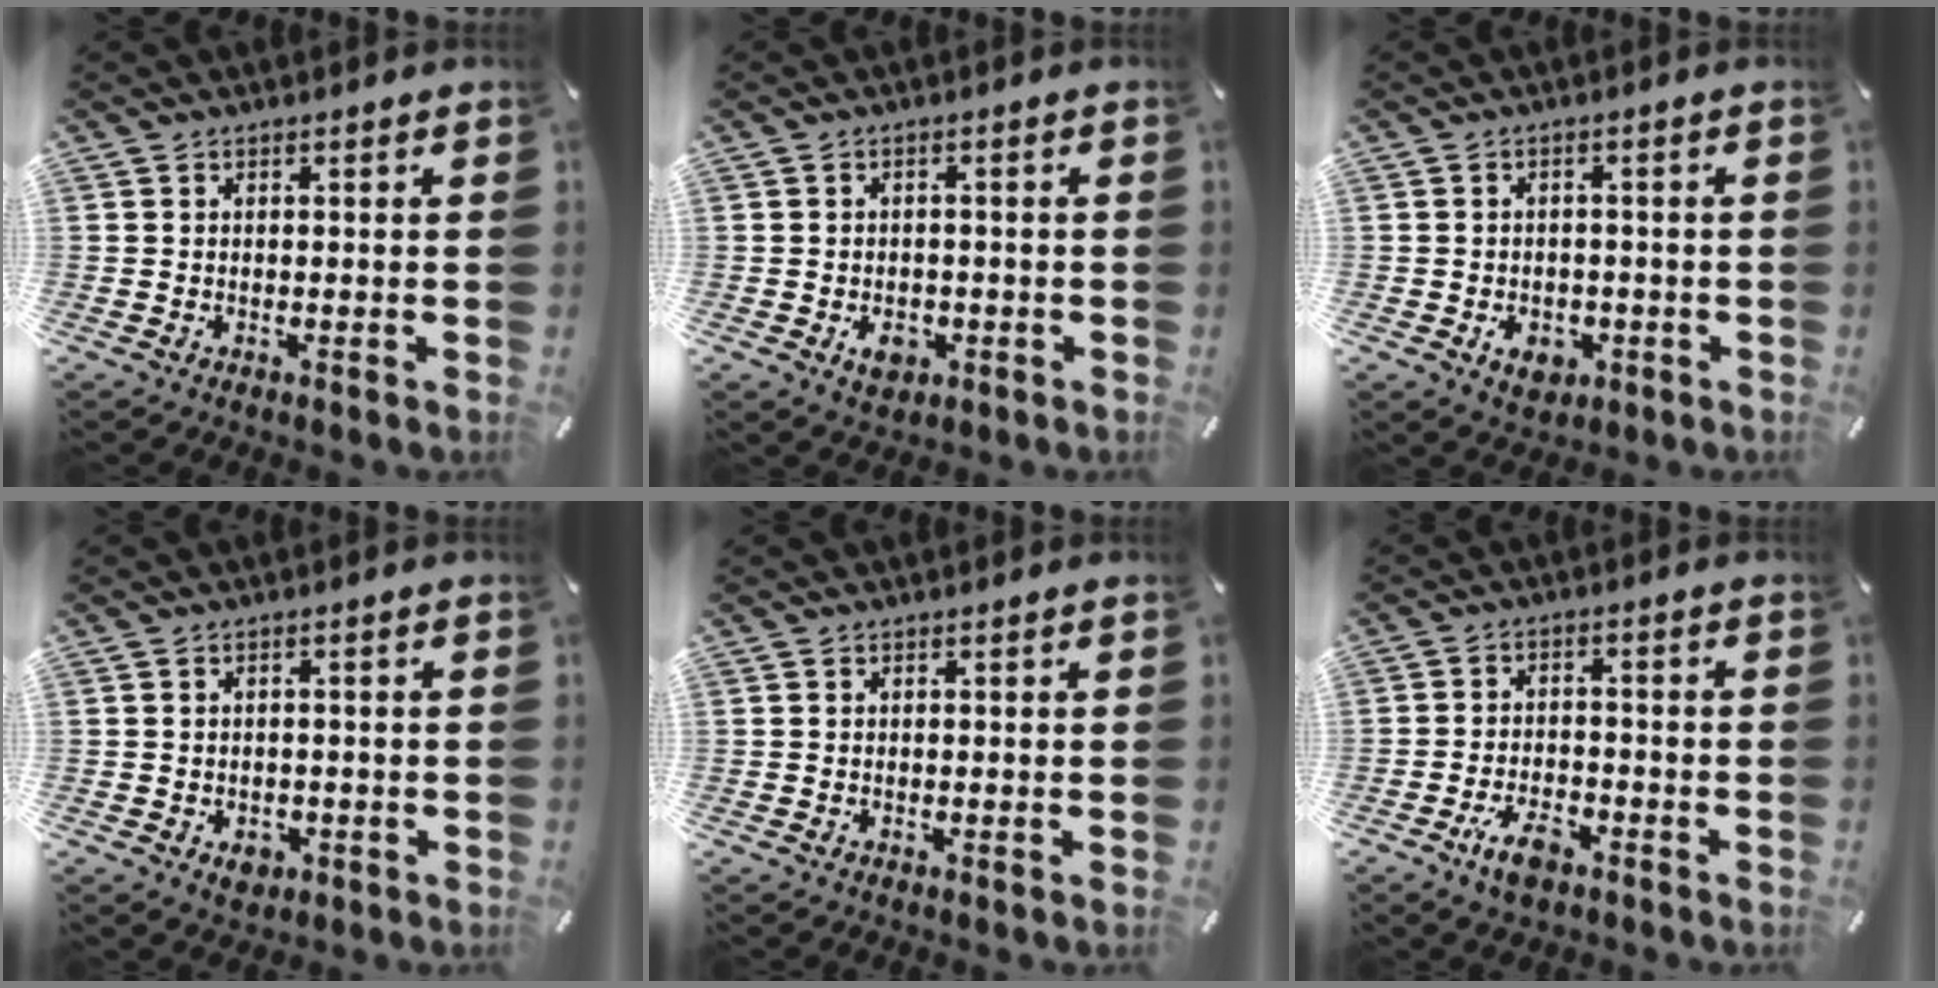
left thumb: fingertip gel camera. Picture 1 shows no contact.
{"total": 4.7, "force": [-1.6, 3.4, 2.8], "torque": [-0.050, 0.002, -0.031]}
{"total": 5.1, "force": [-2.0, 3.8, 2.7], "torque": [-0.047, 0.004, -0.036]}
{"total": 3.1, "force": [-1.3, 2.3, 1.6], "torque": [-0.025, 0.007, -0.022]}
{"total": 0.0}
{"total": 6.1, "force": [-3.9, 2.8, 3.7], "torque": [-0.073, 0.017, -0.070]}